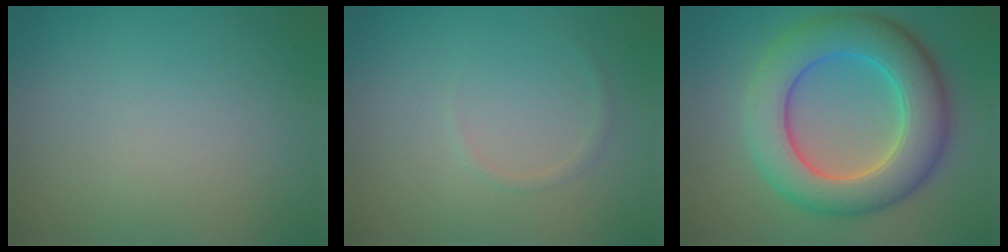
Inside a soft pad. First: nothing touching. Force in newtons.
{"total": 0.6, "press": 0.6, "slide": 0.1}
{"total": 9.3, "press": 9.3, "slide": 0.3}